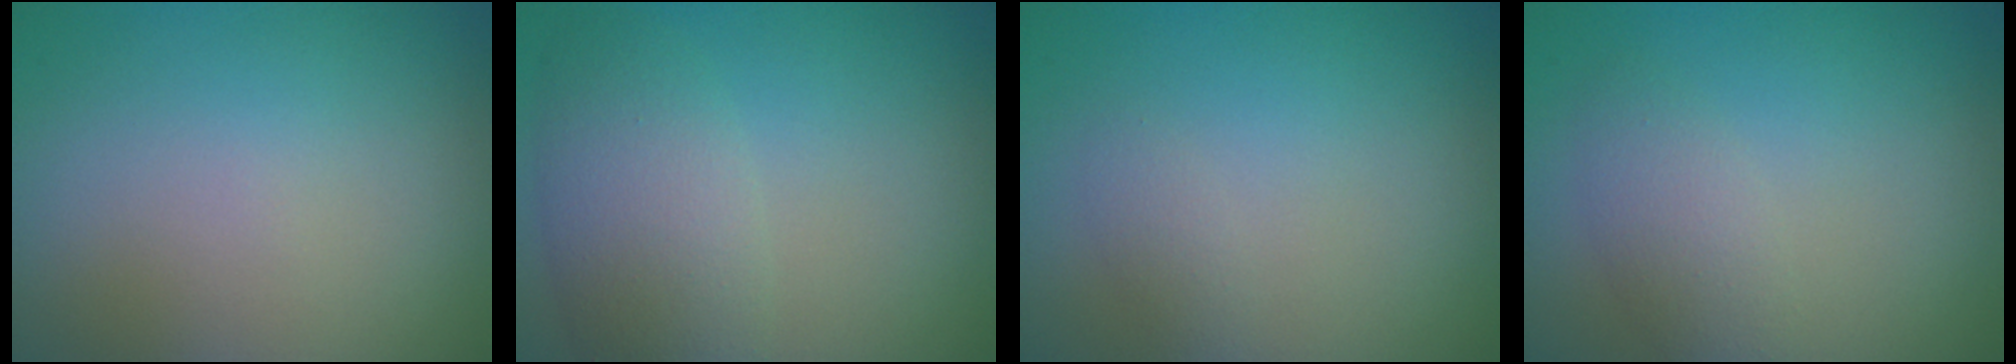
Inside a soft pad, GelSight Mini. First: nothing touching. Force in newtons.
{"total": 4.6, "press": 4.6, "slide": 0.2}
{"total": 0.8, "press": 0.8, "slide": 0.0}
{"total": 2.2, "press": 2.2, "slide": 0.1}